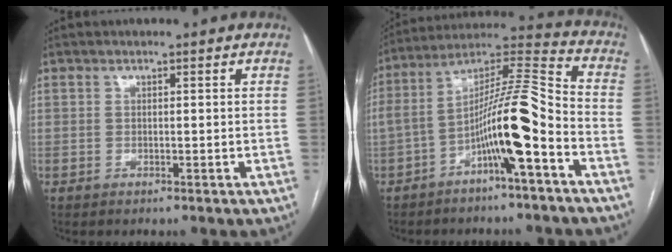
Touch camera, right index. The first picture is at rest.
{"total": 14.1, "force": [-5.7, 1.0, 12.9], "torque": [-0.235, 0.025, -0.098]}